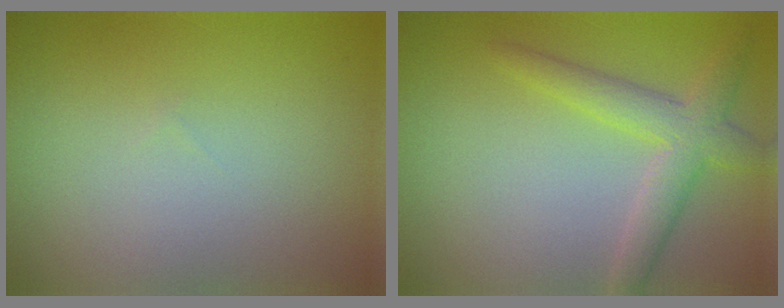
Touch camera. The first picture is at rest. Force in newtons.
{"total": 3.6, "press": 3.6, "slide": 0.2}